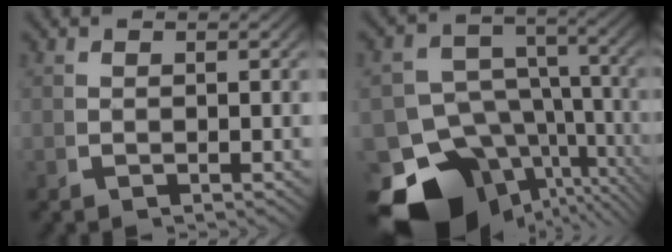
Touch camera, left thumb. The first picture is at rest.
{"total": 19.5, "force": [-7.7, 13.9, 11.4], "torque": [-0.203, -0.093, -0.090]}